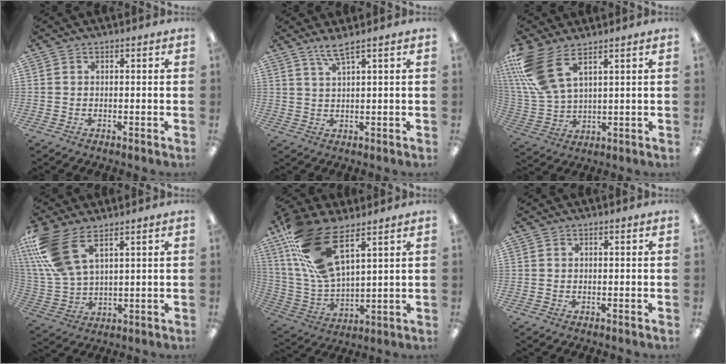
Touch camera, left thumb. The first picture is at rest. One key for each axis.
{"total": 3.6, "fx": 2.8, "fy": 0.0, "fz": 2.3, "tx": -0.054, "ty": -0.004, "tz": 0.049}
{"total": 13.9, "fx": 7.8, "fy": 6.1, "fz": 9.7, "tx": -0.231, "ty": -0.032, "tz": 0.145}
{"total": 15.2, "fx": 8.2, "fy": 7.0, "fz": 10.6, "tx": -0.249, "ty": -0.031, "tz": 0.152}
{"total": 19.0, "fx": 11.2, "fy": 7.9, "fz": 13.3, "tx": -0.298, "ty": -0.047, "tz": 0.200}
{"total": 0.0}